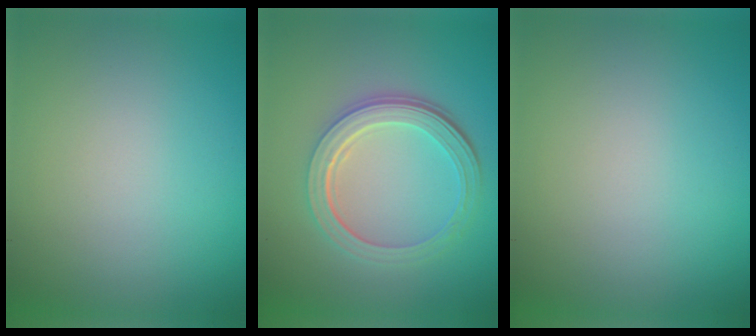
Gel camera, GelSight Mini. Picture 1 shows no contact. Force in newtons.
{"total": 5.1, "press": 3.7, "slide": 3.5}
{"total": 0.0}